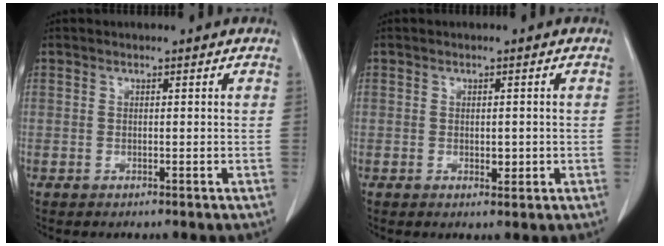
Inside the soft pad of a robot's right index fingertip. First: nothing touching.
{"total": 1.8, "force": [-0.3, 1.0, 1.4], "torque": [-0.019, -0.001, 0.000]}